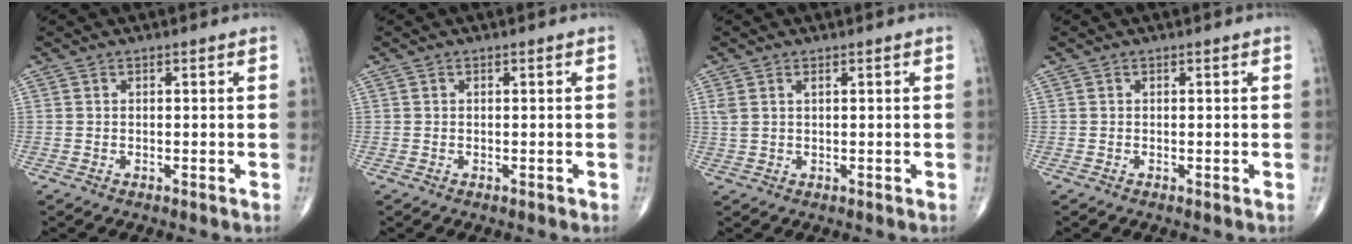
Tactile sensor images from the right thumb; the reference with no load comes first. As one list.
[{"total": 0.0}, {"total": 2.0, "force": [0.9, 0.9, 1.6], "torque": [-0.043, 0.011, 0.027]}, {"total": 0.0}]